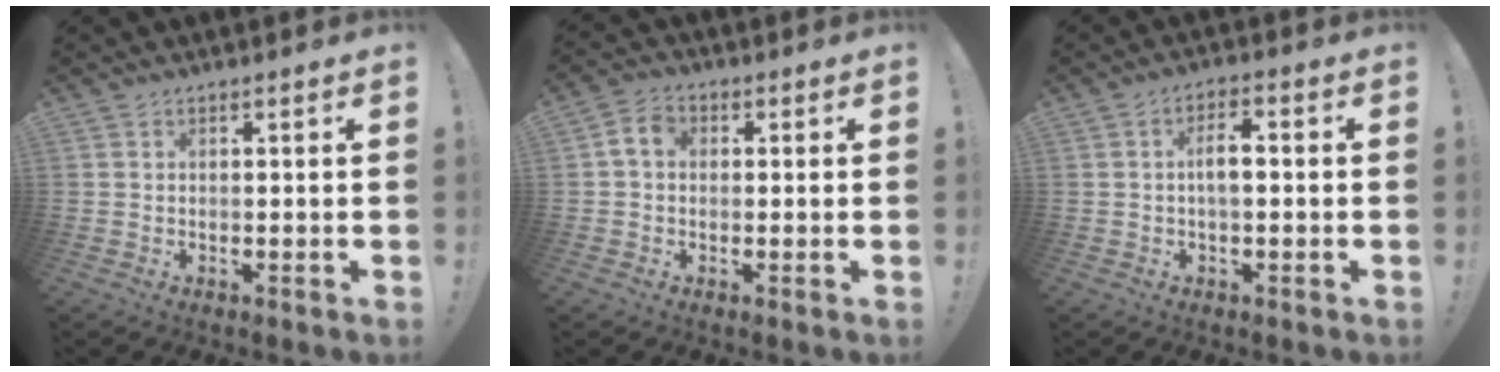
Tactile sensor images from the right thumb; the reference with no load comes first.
{"total": 4.9, "force": [0.4, 3.5, 3.4], "torque": [-0.058, 0.013, 0.010]}
{"total": 5.5, "force": [-0.3, 2.3, 5.0], "torque": [-0.093, 0.009, -0.009]}